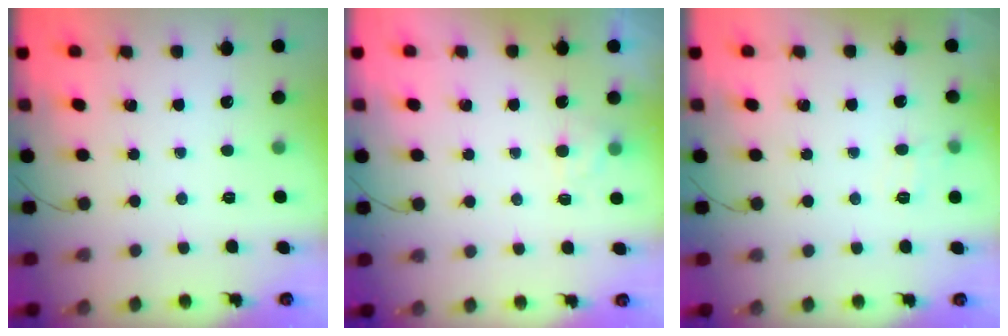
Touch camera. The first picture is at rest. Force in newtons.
{"total": 2.5, "press": 2.0, "slide": 1.5}
{"total": 3.6, "press": 3.3, "slide": 1.6}